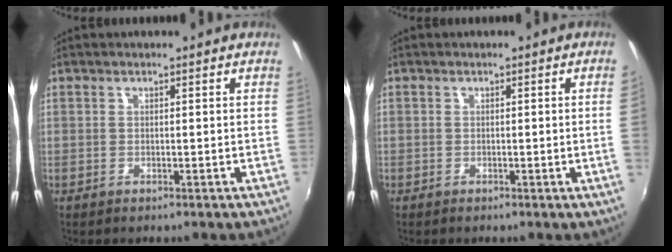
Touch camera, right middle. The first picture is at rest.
{"total": 1.1, "force": [-0.1, -0.7, 0.9], "torque": [-0.011, -0.006, -0.001]}